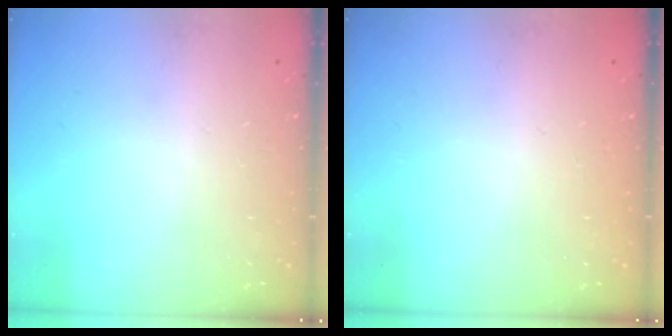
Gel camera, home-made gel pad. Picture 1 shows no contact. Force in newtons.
{"total": 0.0}